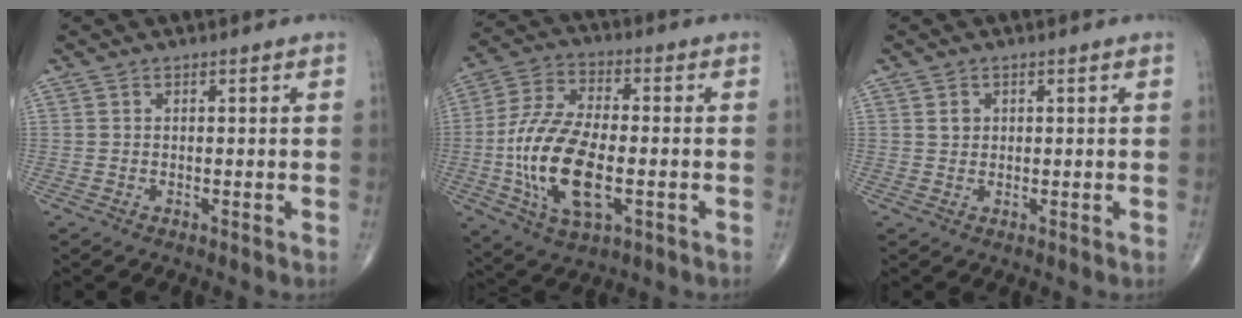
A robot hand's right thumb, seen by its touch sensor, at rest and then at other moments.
{"total": 17.6, "force": [-3.3, 8.4, 15.1], "torque": [-0.305, 0.012, -0.057]}
{"total": 1.4, "force": [0.5, 1.2, 0.6], "torque": [-0.003, -0.001, 0.008]}